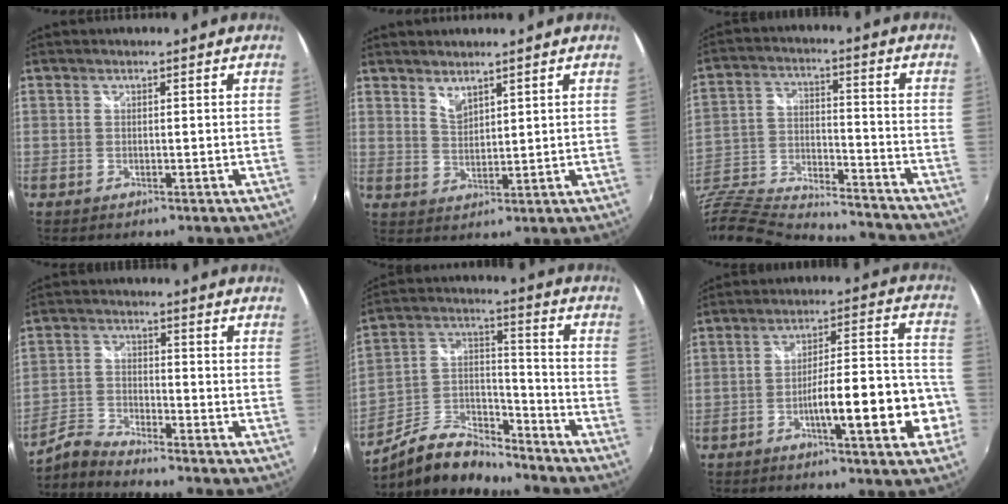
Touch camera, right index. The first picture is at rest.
{"total": 3.2, "force": [2.8, 1.0, 1.2], "torque": [-0.019, -0.003, 0.049]}
{"total": 25.0, "force": [-19.9, 8.8, 12.2], "torque": [-0.276, -0.021, -0.323]}
{"total": 4.6, "force": [-4.5, 0.2, 0.8], "torque": [-0.023, 0.003, -0.100]}
{"total": 12.9, "force": [-10.2, 5.3, 6.0], "torque": [-0.128, 0.021, -0.182]}
{"total": 13.9, "force": [-5.4, 2.2, 12.6], "torque": [-0.191, 0.009, -0.076]}